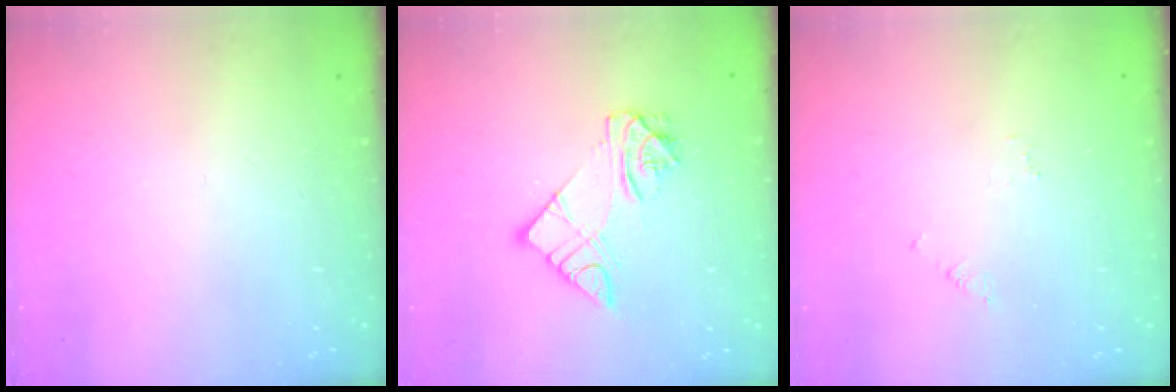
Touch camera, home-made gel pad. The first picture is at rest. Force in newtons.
{"total": 10.9, "press": 10.8, "slide": 0.9}
{"total": 2.7, "press": 2.7, "slide": 0.2}